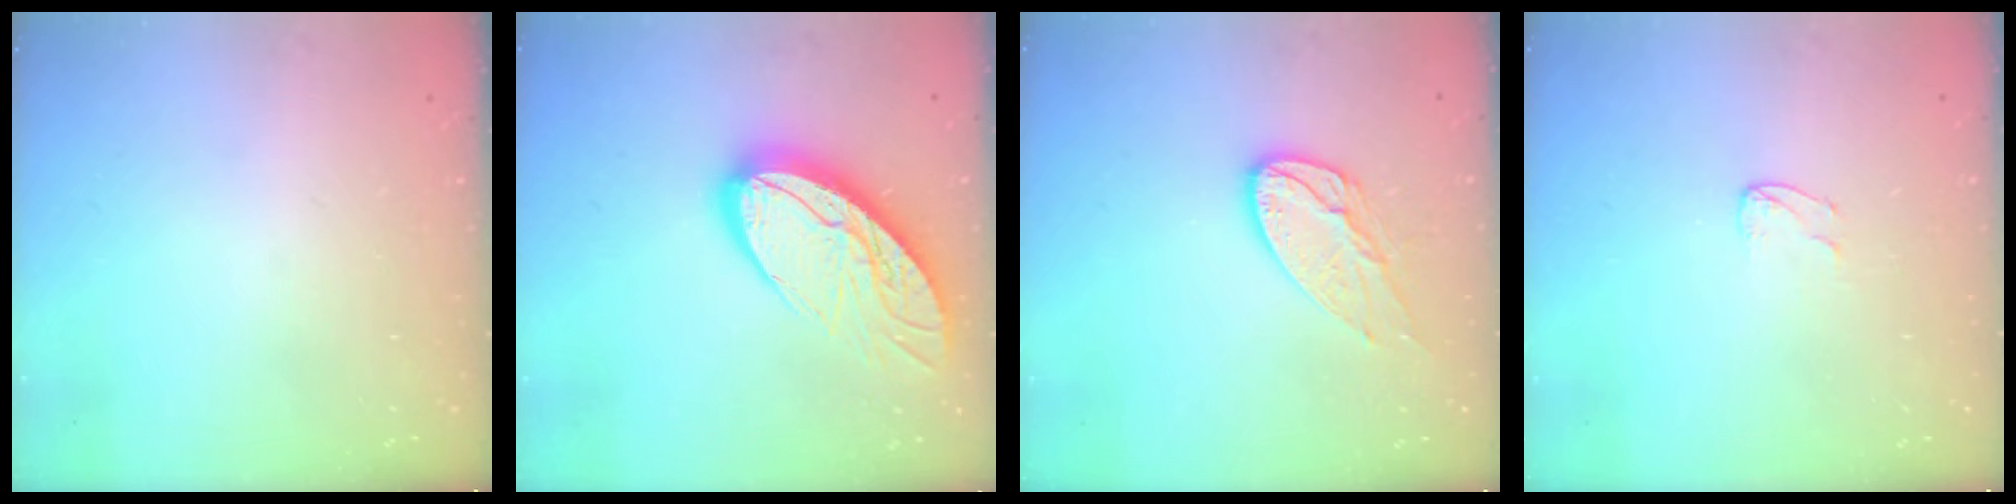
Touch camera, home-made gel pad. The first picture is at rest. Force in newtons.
{"total": 16.0, "press": 15.9, "slide": 1.5}
{"total": 11.3, "press": 11.3, "slide": 0.8}
{"total": 4.0, "press": 4.0, "slide": 0.3}